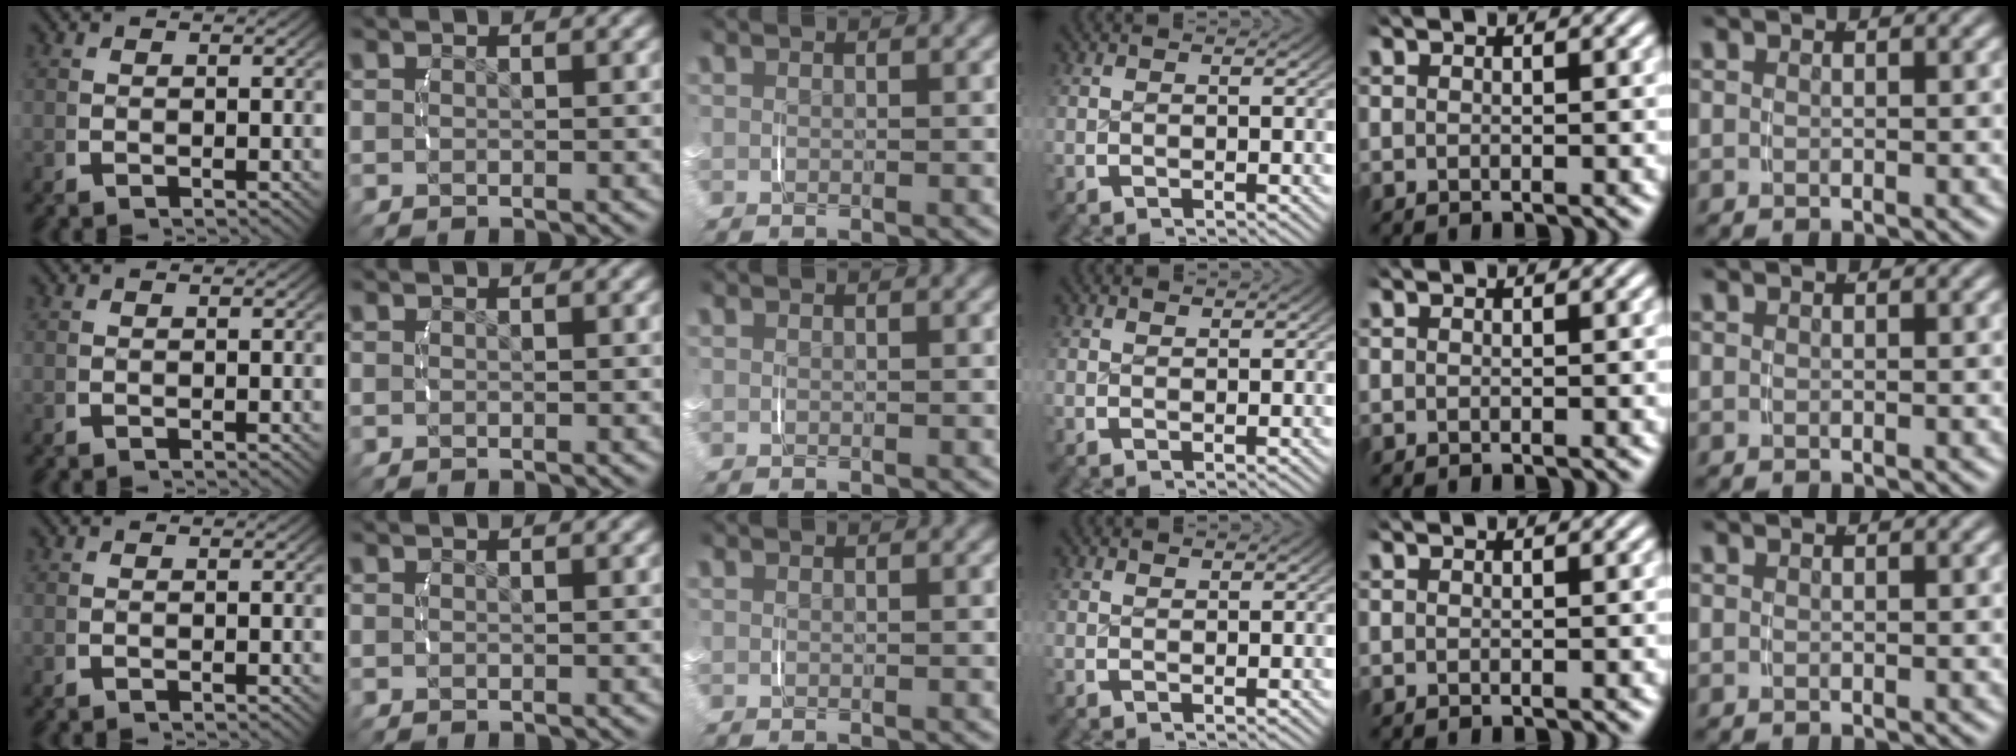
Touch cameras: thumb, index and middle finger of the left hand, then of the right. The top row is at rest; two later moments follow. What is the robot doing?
{"motion": "lift_and_place", "object": "small bumper sticker"}